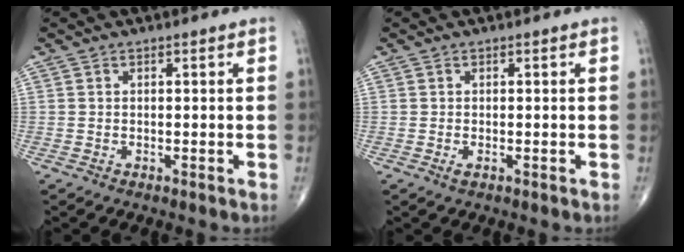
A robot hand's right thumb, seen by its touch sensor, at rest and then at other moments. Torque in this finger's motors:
{"motor_torque": [-0.19, 0.03, 0.17, 0.46, 0.07]}